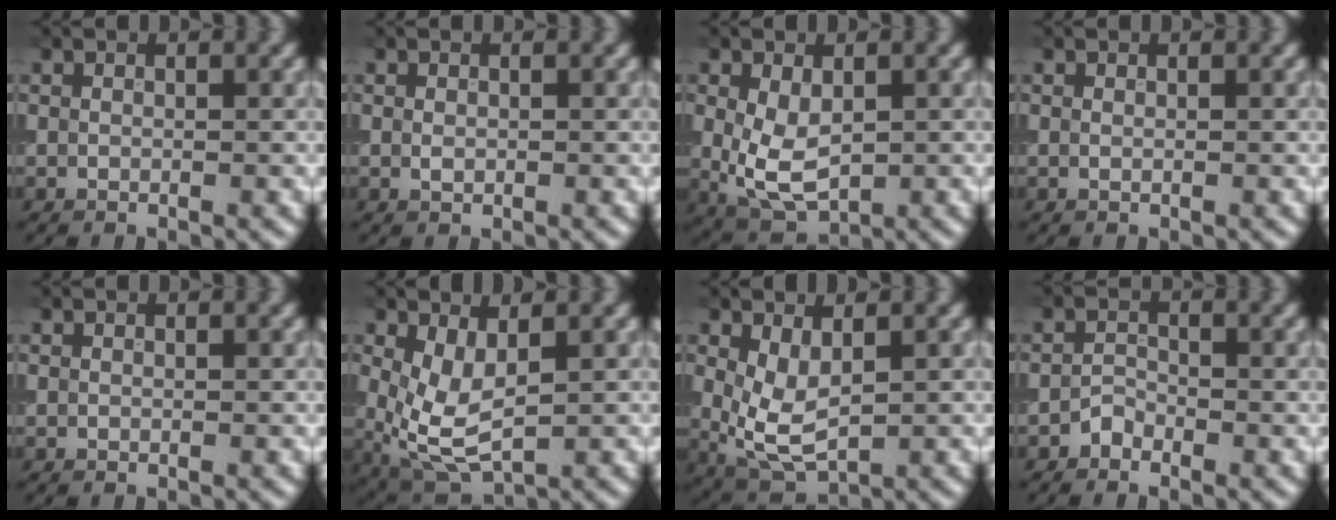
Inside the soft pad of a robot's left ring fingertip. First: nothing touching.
{"total": 0.7, "force": [0.0, 0.5, 0.5], "torque": [-0.007, -0.002, 0.001]}
{"total": 4.9, "force": [0.0, 2.9, 3.9], "torque": [-0.088, -0.009, 0.010]}
{"total": 0.0}
{"total": 0.0}
{"total": 5.0, "force": [0.4, 2.4, 4.4], "torque": [-0.107, -0.015, 0.015]}
{"total": 4.2, "force": [0.6, 2.1, 3.5], "torque": [-0.083, -0.011, 0.019]}
{"total": 1.1, "force": [-0.9, 0.6, 0.2], "torque": [-0.001, 0.005, -0.019]}